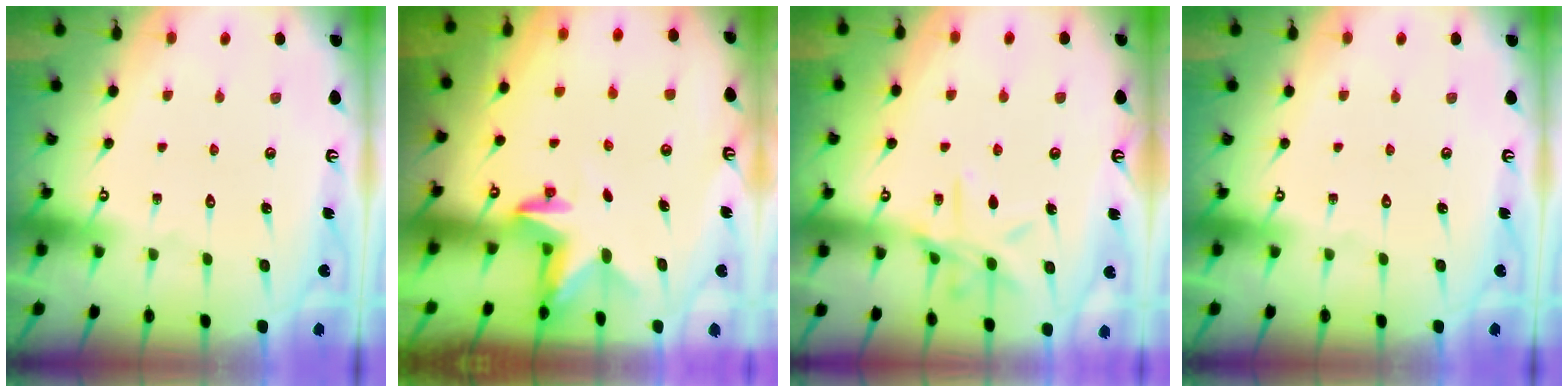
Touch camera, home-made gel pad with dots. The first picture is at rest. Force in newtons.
{"total": 2.5, "press": 2.5, "slide": 0.4}
{"total": 11.0, "press": 10.9, "slide": 0.9}
{"total": 0.0}